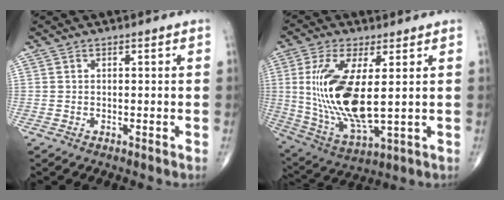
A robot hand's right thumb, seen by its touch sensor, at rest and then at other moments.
{"total": 17.4, "force": [1.6, 6.6, 16.0], "torque": [-0.337, -0.022, 0.045]}